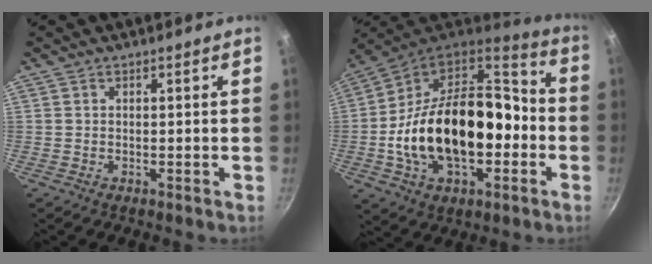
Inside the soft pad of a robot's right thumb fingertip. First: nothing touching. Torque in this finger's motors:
{"motor_torque": [0.88, 2.70, 1.43, -1.34, 0.55]}